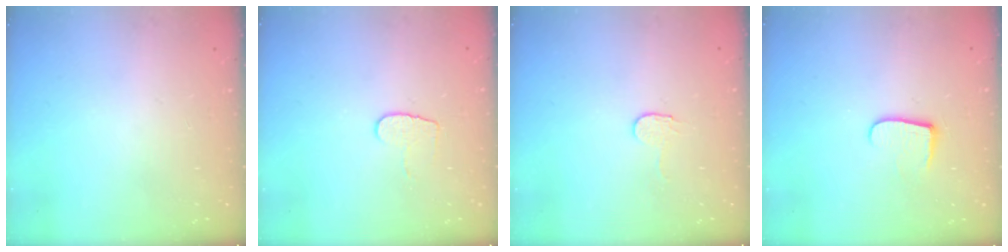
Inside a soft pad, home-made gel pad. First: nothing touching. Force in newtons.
{"total": 6.6, "press": 6.6, "slide": 0.6}
{"total": 2.9, "press": 2.9, "slide": 0.3}
{"total": 6.9, "press": 6.9, "slide": 0.7}